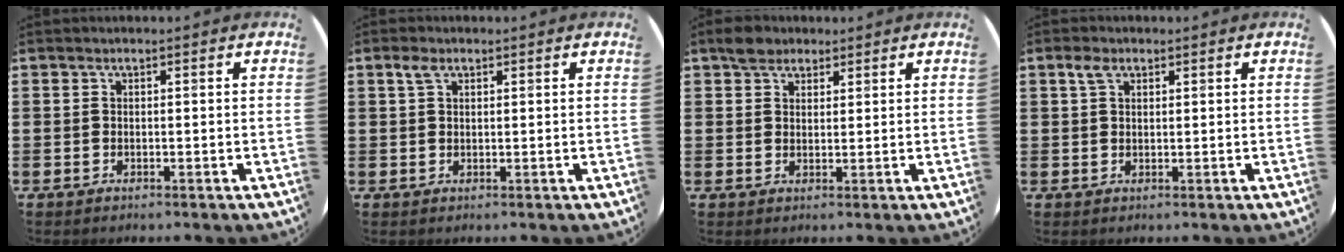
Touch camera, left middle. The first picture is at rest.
{"total": 1.9, "force": [1.2, 1.1, 1.0], "torque": [-0.015, 0.003, 0.020]}
{"total": 3.0, "force": [2.5, 1.5, 0.6], "torque": [-0.001, 0.003, 0.045]}
{"total": 2.2, "force": [1.4, 1.3, 1.1], "torque": [-0.017, 0.003, 0.024]}